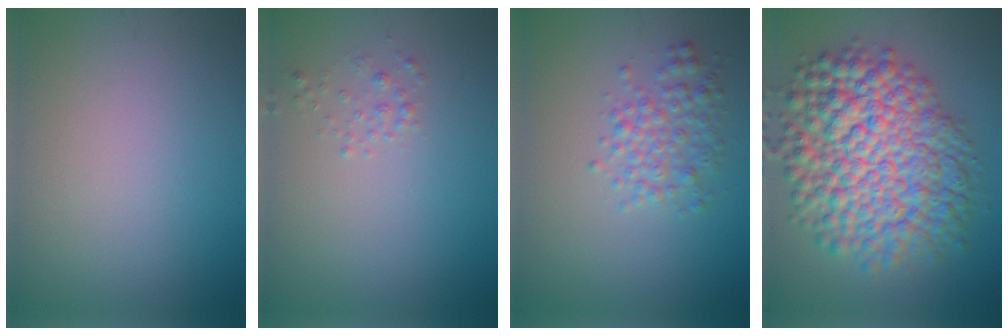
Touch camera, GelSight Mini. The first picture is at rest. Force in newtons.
{"total": 1.0, "press": 1.0, "slide": 0.1}
{"total": 2.9, "press": 2.9, "slide": 0.0}
{"total": 12.3, "press": 12.3, "slide": 0.3}